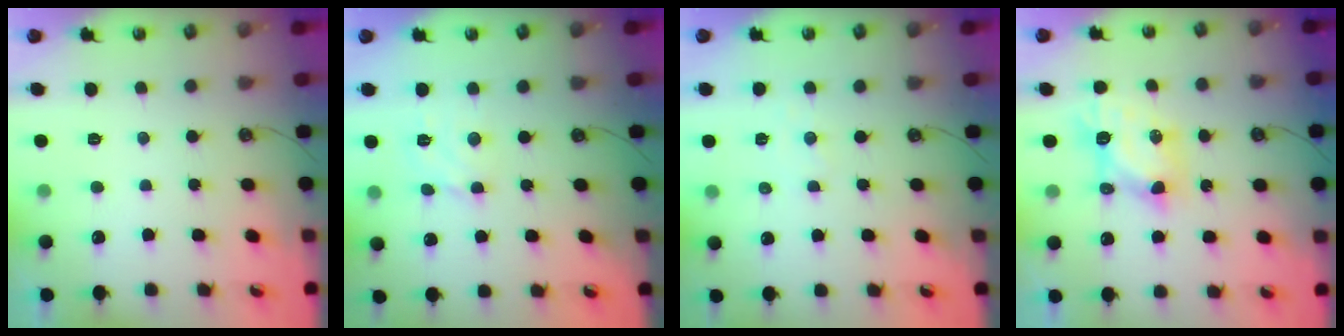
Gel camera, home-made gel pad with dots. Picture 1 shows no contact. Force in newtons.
{"total": 3.8, "press": 3.8, "slide": 0.2}
{"total": 1.4, "press": 1.4, "slide": 0.2}
{"total": 6.8, "press": 6.8, "slide": 0.1}